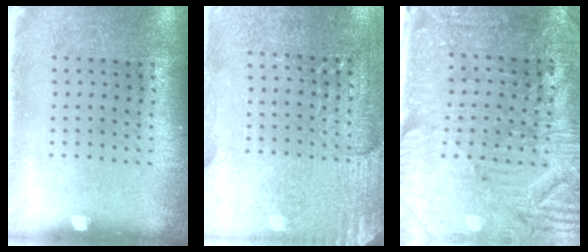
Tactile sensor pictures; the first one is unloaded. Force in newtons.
{"total": 2.9, "press": 2.9, "slide": 0.5}
{"total": 3.3, "press": 3.0, "slide": 1.3}